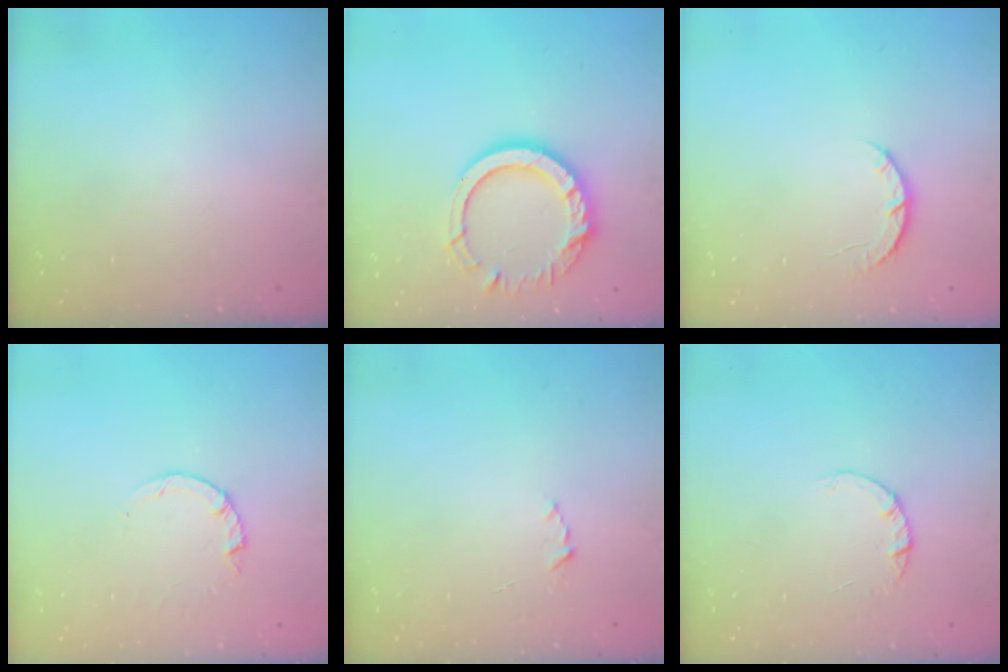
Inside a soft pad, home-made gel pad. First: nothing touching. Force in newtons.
{"total": 14.7, "press": 14.6, "slide": 1.3}
{"total": 3.9, "press": 3.8, "slide": 0.6}
{"total": 0.9, "press": 0.8, "slide": 0.2}
{"total": 1.9, "press": 1.9, "slide": 0.2}
{"total": 1.4, "press": 1.4, "slide": 0.2}